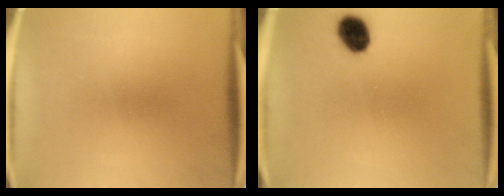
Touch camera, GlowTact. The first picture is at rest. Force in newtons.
{"total": 6.5}